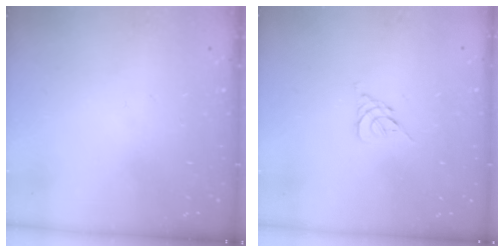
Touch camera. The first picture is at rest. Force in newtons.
{"total": 2.6, "press": 2.5, "slide": 0.7}